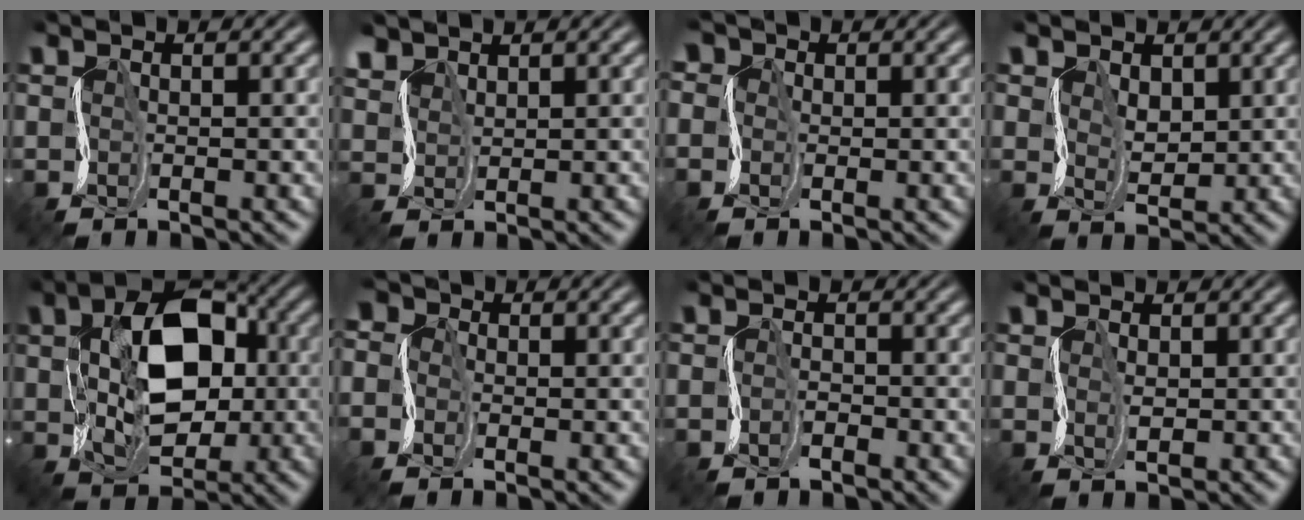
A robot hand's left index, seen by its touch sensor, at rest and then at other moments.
{"total": 2.0, "force": [1.8, 0.3, -0.8], "torque": [-0.003, 0.011, 0.038]}
{"total": 4.0, "force": [0.3, 3.5, 1.9], "torque": [-0.035, 0.014, -0.029]}
{"total": 3.0, "force": [1.5, 2.2, 1.3], "torque": [-0.034, 0.012, 0.019]}
{"total": 9.7, "force": [1.2, 6.3, 7.2], "torque": [-0.132, 0.012, 0.017]}
{"total": 3.8, "force": [-0.6, 3.2, 2.0], "torque": [-0.047, 0.015, -0.037]}
{"total": 1.4, "force": [-0.9, 1.1, 0.3], "torque": [-0.002, 0.004, -0.026]}
{"total": 1.0, "force": [0.3, 0.9, 0.1], "torque": [-0.016, 0.005, 0.006]}